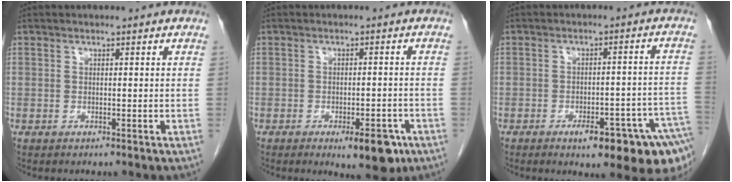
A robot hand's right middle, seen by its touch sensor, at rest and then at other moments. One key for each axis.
{"total": 6.5, "fx": -3.7, "fy": 1.9, "fz": 5.0, "tx": -0.058, "ty": -0.006, "tz": -0.042}
{"total": 13.0, "fx": -7.9, "fy": 2.1, "fz": 10.1, "tx": -0.050, "ty": 0.021, "tz": -0.098}